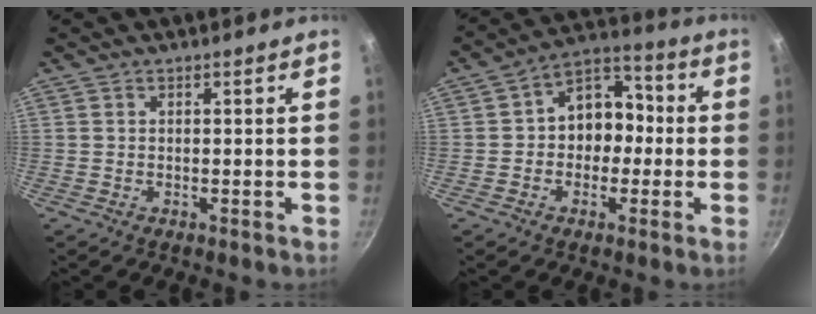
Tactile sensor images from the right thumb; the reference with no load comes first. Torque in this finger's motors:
{"motor_torque": [-0.11, 0.44, -0.07, 0.28, 0.05]}